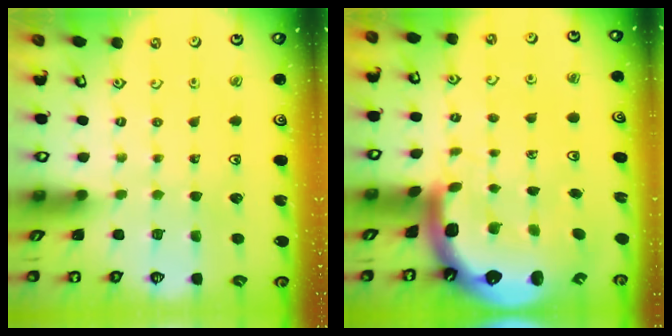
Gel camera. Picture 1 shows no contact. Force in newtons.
{"total": 7.8, "press": 7.6, "slide": 1.7}